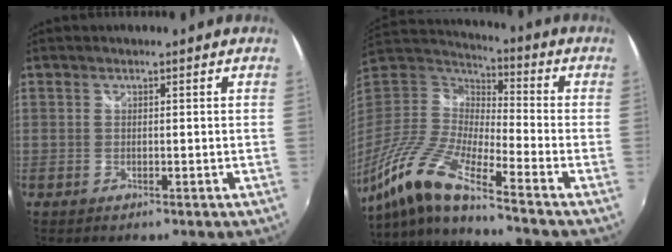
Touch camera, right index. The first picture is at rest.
{"total": 18.4, "force": [-13.0, 2.4, 12.8], "torque": [-0.254, -0.036, -0.265]}